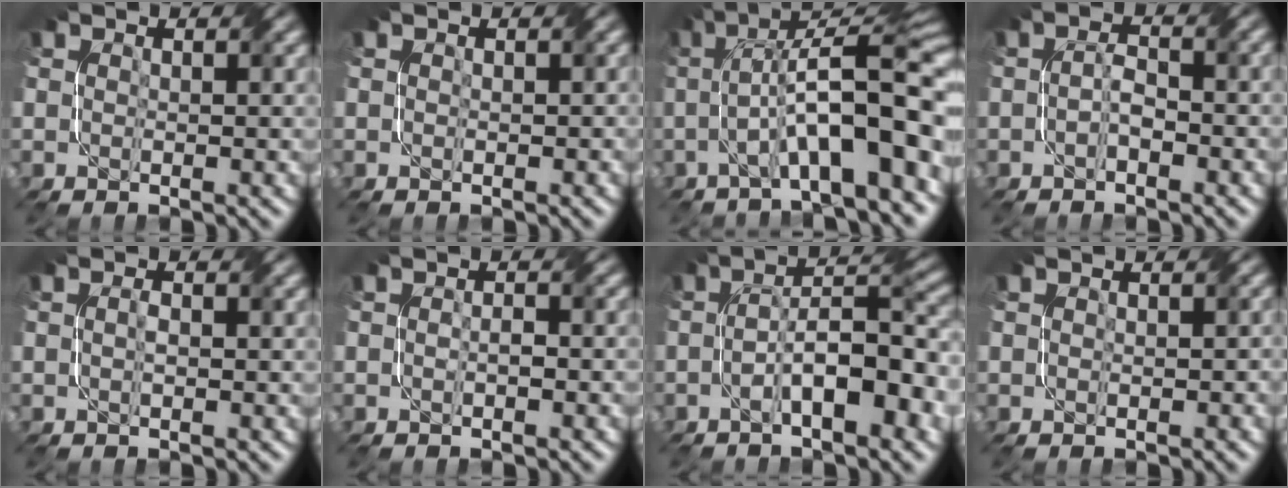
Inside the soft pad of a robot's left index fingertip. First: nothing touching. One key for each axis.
{"total": 0.0}
{"total": 10.5, "fx": -1.8, "fy": 2.6, "fz": 10.0, "tx": -0.155, "ty": 0.024, "tz": -0.031}
{"total": 2.0, "fx": -1.0, "fy": 0.7, "fz": 1.6, "tx": -0.030, "ty": 0.003, "tz": -0.019}
{"total": 0.8, "fx": -0.3, "fy": 0.1, "fz": 0.7, "tx": -0.015, "ty": 0.001, "tz": -0.004}
{"total": 1.0, "fx": -0.6, "fy": 0.4, "fz": 0.7, "tx": -0.014, "ty": 0.001, "tz": -0.008}
{"total": 7.7, "fx": -2.4, "fy": 2.2, "fz": 7.0, "tx": -0.107, "ty": 0.017, "tz": -0.042}
{"total": 0.6, "fx": -0.1, "fy": 0.4, "fz": 0.4, "tx": -0.006, "ty": -0.002, "tz": 0.001}